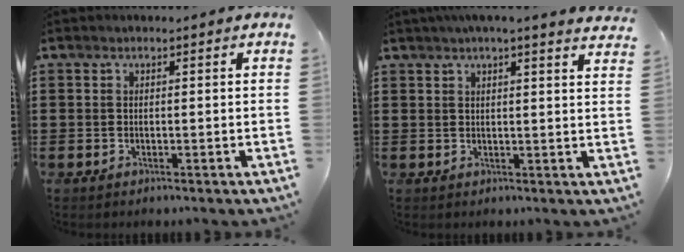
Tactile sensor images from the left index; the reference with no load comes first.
{"total": 2.9, "force": [2.6, -0.5, 1.3], "torque": [-0.033, -0.005, 0.046]}